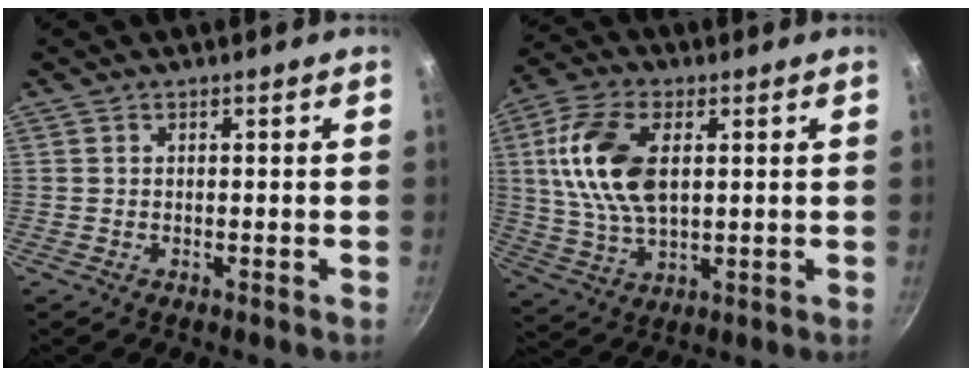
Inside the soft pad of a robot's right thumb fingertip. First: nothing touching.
{"total": 14.8, "force": [2.9, 8.2, 12.0], "torque": [-0.226, 0.000, 0.053]}